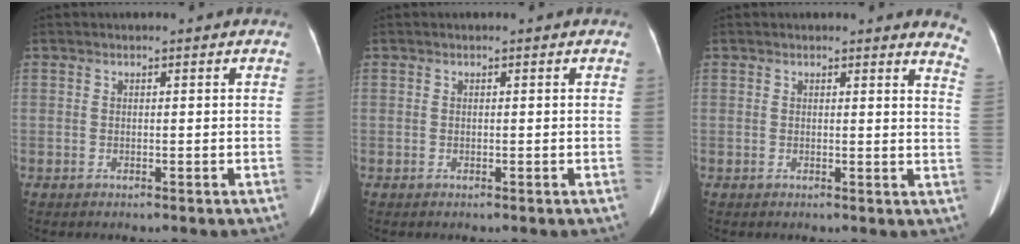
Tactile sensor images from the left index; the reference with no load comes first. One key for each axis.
{"total": 0.0}
{"total": 5.4, "fx": 5.3, "fy": 0.3, "fz": 1.2, "tx": -0.006, "ty": -0.045, "tz": 0.021}